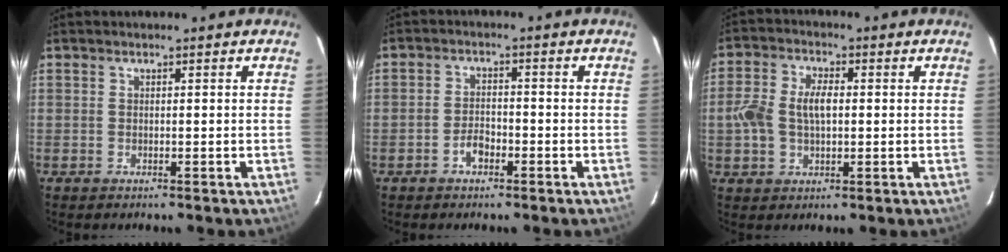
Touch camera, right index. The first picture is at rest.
{"total": 3.3, "force": [-2.0, 1.7, 1.9], "torque": [-0.041, 0.006, -0.036]}
{"total": 7.9, "force": [0.0, 4.9, 6.2], "torque": [-0.128, 0.014, -0.001]}